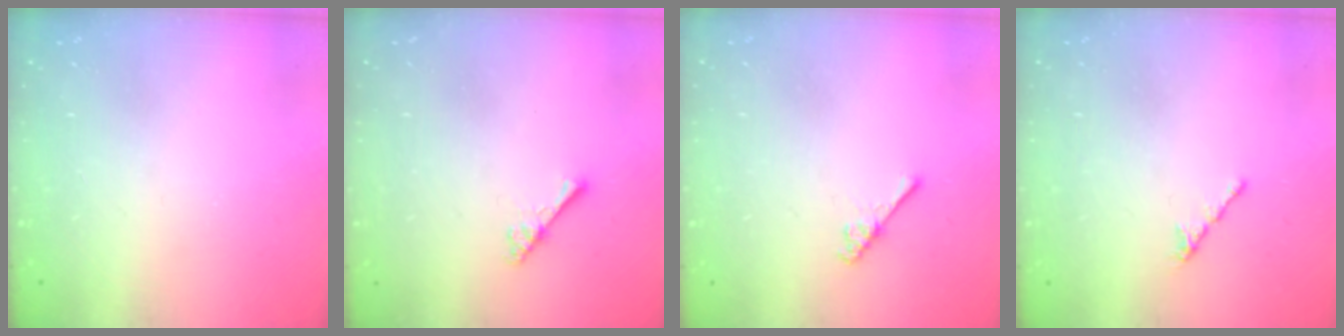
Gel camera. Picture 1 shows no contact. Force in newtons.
{"total": 2.4, "press": 2.4, "slide": 0.4}
{"total": 2.6, "press": 2.6, "slide": 0.3}
{"total": 1.7, "press": 1.6, "slide": 0.5}